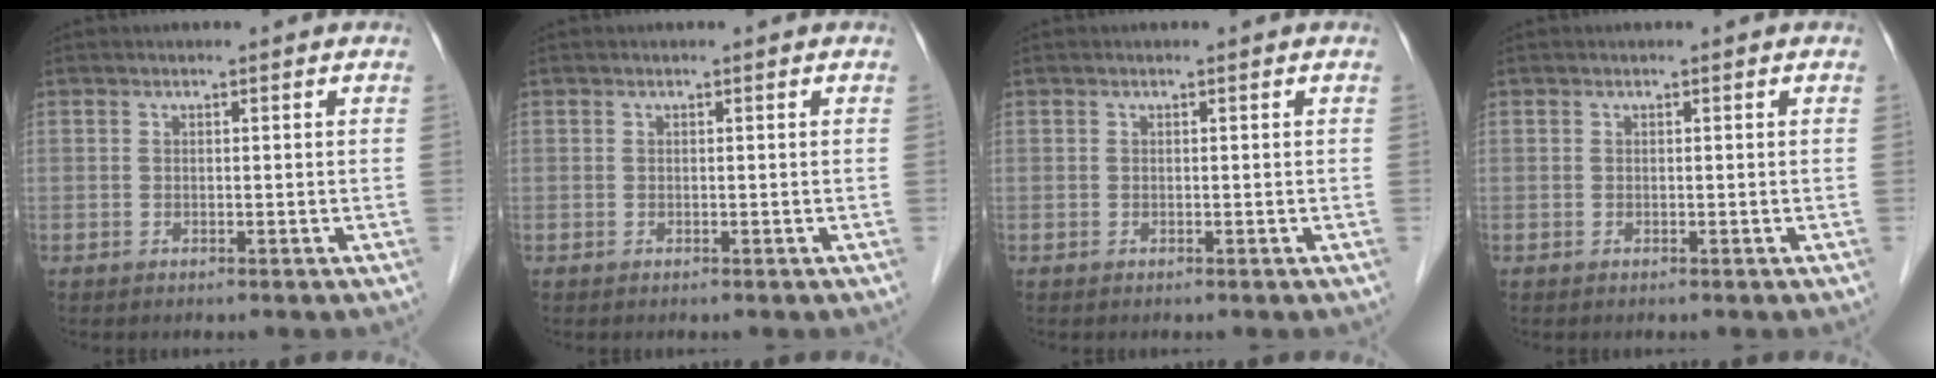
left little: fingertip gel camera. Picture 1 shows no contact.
{"total": 0.0}
{"total": 0.0}
{"total": 0.0}